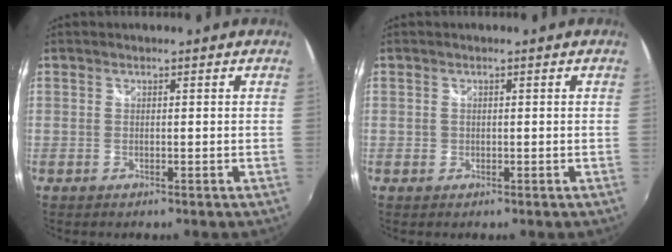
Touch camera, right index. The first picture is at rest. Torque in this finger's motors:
{"motor_torque": [-0.17, 0.12, 0.03, 0.00]}